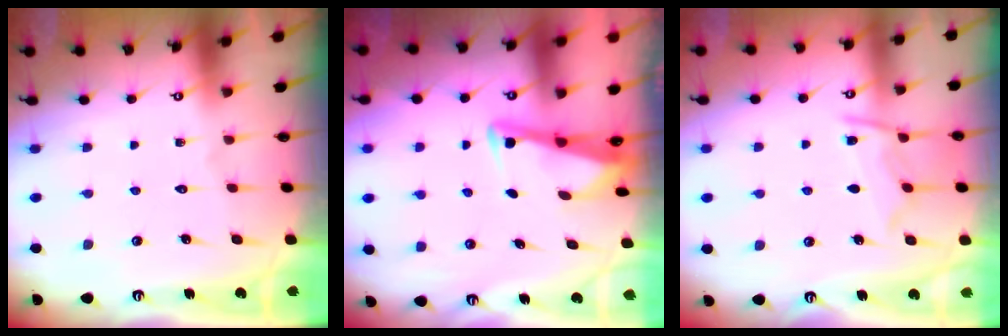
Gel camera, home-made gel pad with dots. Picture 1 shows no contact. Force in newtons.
{"total": 3.1, "press": 3.1, "slide": 0.3}
{"total": 8.9, "press": 8.9, "slide": 1.0}